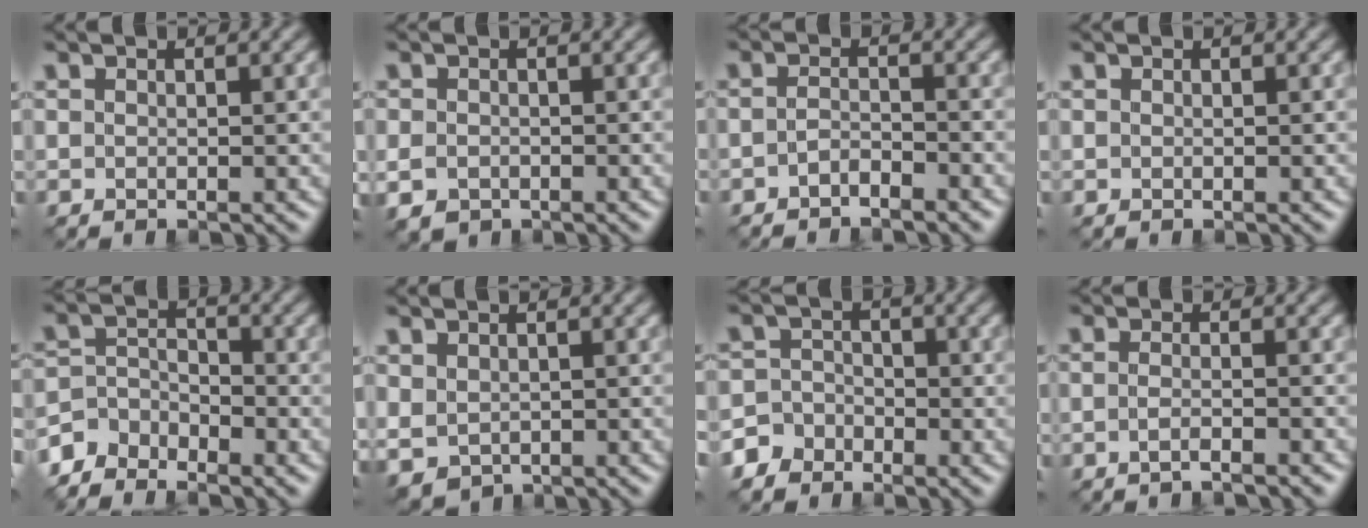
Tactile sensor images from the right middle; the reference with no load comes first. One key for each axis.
{"total": 1.8, "fx": -0.8, "fy": 1.3, "fz": 1.0, "tx": -0.024, "ty": -0.006, "tz": -0.017}
{"total": 1.5, "fx": -1.1, "fy": 0.2, "fz": 0.9, "tx": -0.027, "ty": 0.007, "tz": -0.025}
{"total": 0.0}
{"total": 3.5, "fx": -3.2, "fy": 1.3, "fz": 0.5, "tx": -0.012, "ty": 0.007, "tz": -0.074}
{"total": 2.3, "fx": -0.3, "fy": 1.7, "fz": 1.5, "tx": -0.039, "ty": -0.006, "tz": -0.002}
{"total": 4.7, "fx": -3.4, "fy": 3.1, "fz": 0.3, "tx": 0.014, "ty": -0.001, "tz": -0.068}
{"total": 1.8, "fx": -1.3, "fy": 0.1, "fz": 1.3, "tx": -0.025, "ty": -0.004, "tz": -0.031}